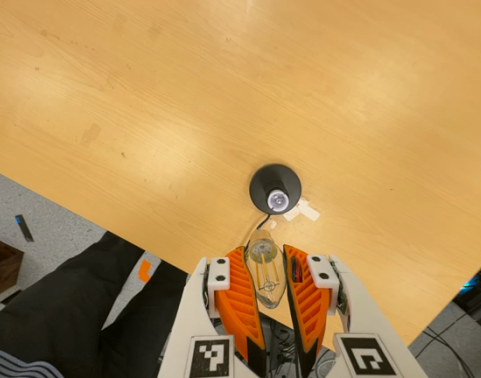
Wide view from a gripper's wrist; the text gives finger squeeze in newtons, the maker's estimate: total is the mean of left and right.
{"total": 20.4, "left": 25.4, "right": 15.4}